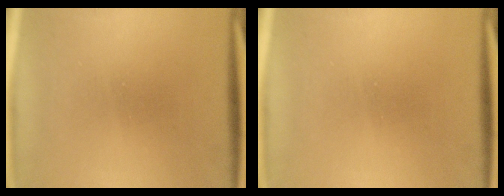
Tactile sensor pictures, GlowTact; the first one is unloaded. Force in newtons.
{"total": 0.0}